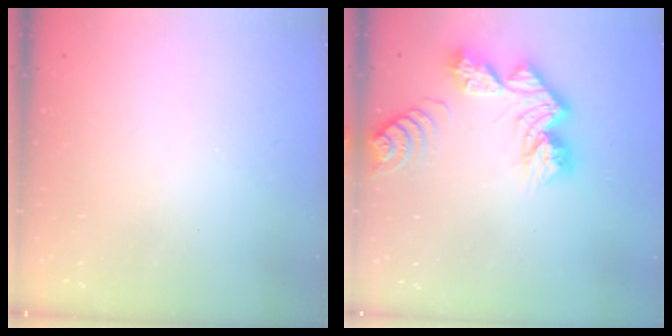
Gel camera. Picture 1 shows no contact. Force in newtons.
{"total": 13.0, "press": 13.0, "slide": 1.1}